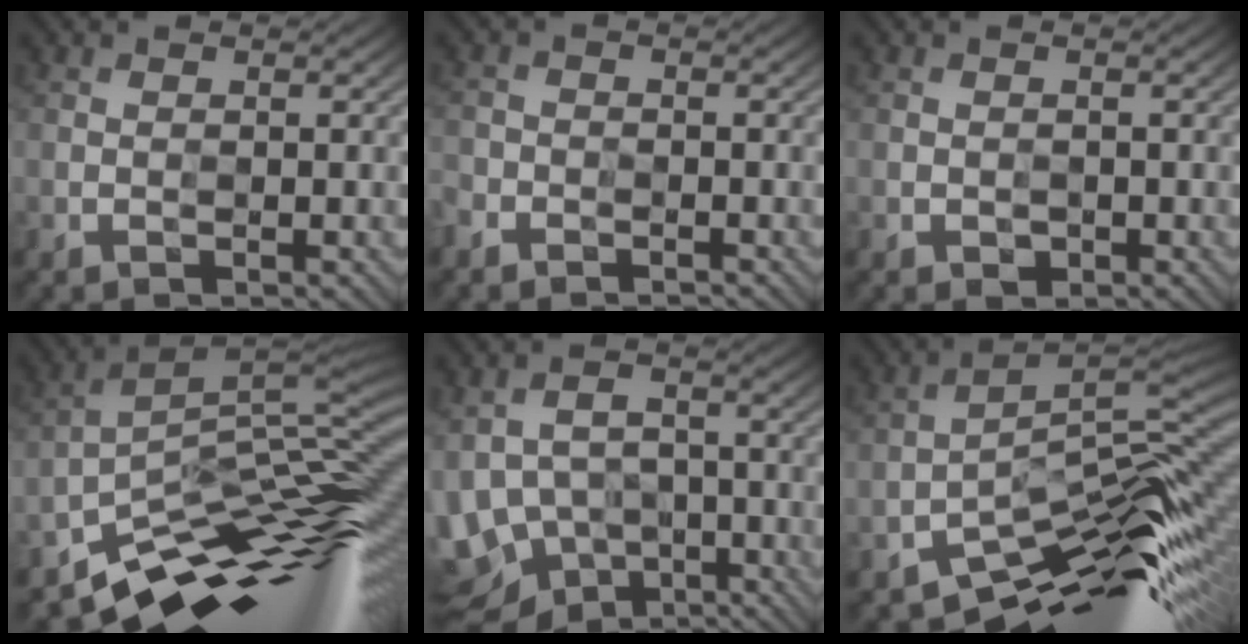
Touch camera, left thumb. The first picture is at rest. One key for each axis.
{"total": 2.3, "fx": -2.1, "fy": 0.8, "fz": -0.4, "tx": 0.001, "ty": -0.004, "tz": -0.051}
{"total": 0.9, "fx": -0.5, "fy": 0.7, "fz": 0.3, "tx": -0.003, "ty": -0.004, "tz": -0.007}
{"total": 12.9, "fx": -8.0, "fy": 4.1, "fz": 9.2, "tx": -0.157, "ty": -0.002, "tz": -0.136}
{"total": 8.6, "fx": -4.4, "fy": 6.4, "fz": 3.7, "tx": -0.077, "ty": -0.008, "tz": -0.074}
{"total": 11.1, "fx": -7.3, "fy": 2.6, "fz": 8.0, "tx": -0.121, "ty": 0.004, "tz": -0.131}